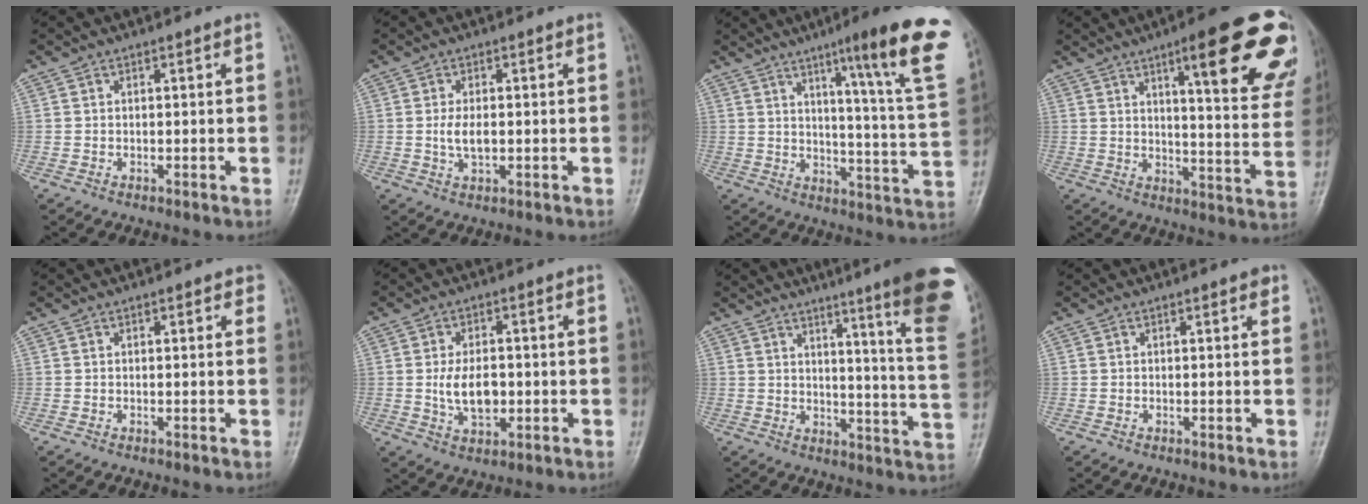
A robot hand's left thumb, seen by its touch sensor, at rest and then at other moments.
{"total": 3.8, "force": [-0.1, 1.9, 3.2], "torque": [-0.063, -0.003, -0.002]}
{"total": 21.5, "force": [11.8, 1.5, 18.0], "torque": [-0.221, -0.055, 0.154]}
{"total": 24.3, "force": [12.8, 5.1, 20.0], "torque": [-0.241, -0.040, 0.164]}
{"total": 1.5, "force": [0.8, 0.8, 1.0], "torque": [-0.003, 0.000, 0.005]}
{"total": 7.1, "force": [-0.5, 4.3, 5.7], "torque": [-0.093, -0.002, -0.004]}
{"total": 21.2, "force": [13.1, 1.3, 16.6], "torque": [-0.193, -0.081, 0.158]}
{"total": 0.9, "force": [0.6, 0.3, 0.7], "torque": [-0.009, -0.001, 0.006]}